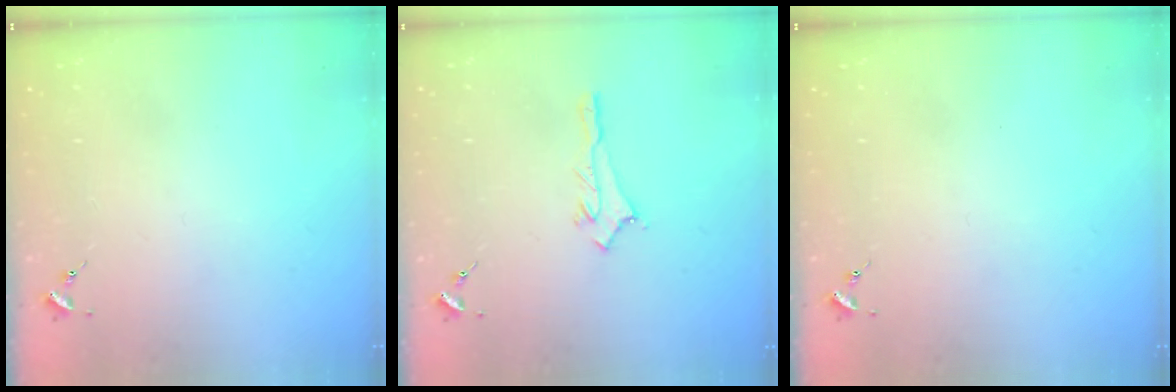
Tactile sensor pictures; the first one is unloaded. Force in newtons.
{"total": 2.9, "press": 2.9, "slide": 0.3}
{"total": 0.0}